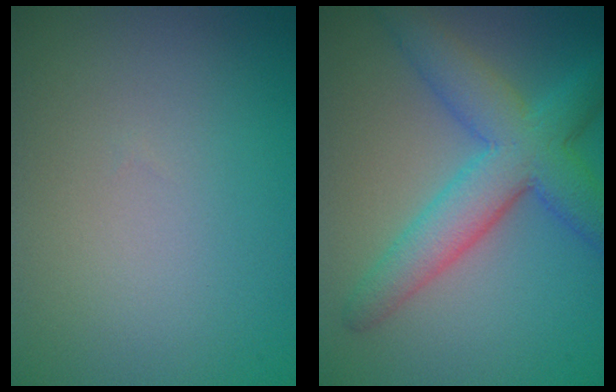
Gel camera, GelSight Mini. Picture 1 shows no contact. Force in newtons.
{"total": 6.8, "press": 6.8, "slide": 0.1}